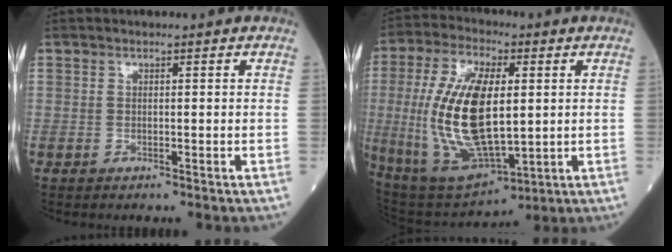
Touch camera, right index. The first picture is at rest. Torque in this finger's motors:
{"motor_torque": [1.60, 0.54, 0.62, 0.21]}